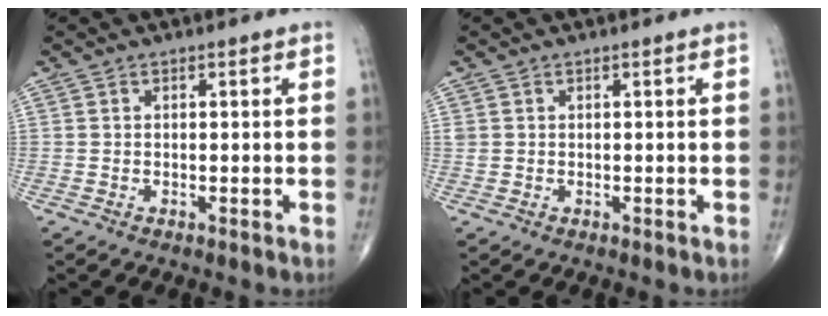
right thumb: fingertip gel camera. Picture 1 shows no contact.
{"total": 0.8, "force": [0.2, 0.7, 0.3], "torque": [-0.002, 0.004, 0.006]}